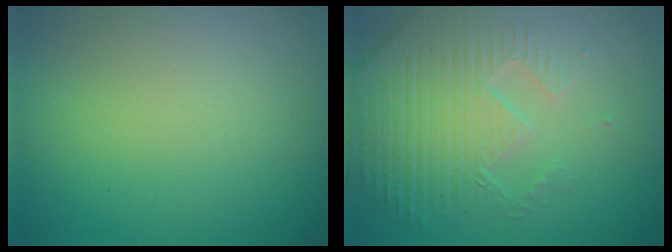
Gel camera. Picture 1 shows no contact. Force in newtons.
{"total": 5.9, "press": 5.0, "slide": 3.2}